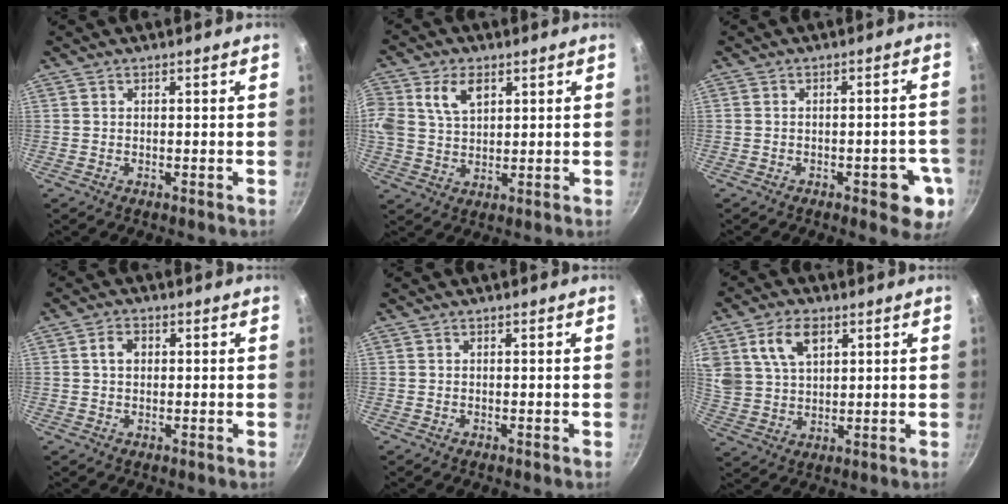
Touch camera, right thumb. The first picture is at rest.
{"total": 9.3, "force": [3.5, 6.3, 6.0], "torque": [-0.104, 0.000, 0.065]}
{"total": 7.9, "force": [-3.1, 3.3, 6.5], "torque": [-0.053, 0.015, -0.034]}
{"total": 3.2, "force": [0.5, 2.4, 2.0], "torque": [-0.024, 0.005, 0.008]}
{"total": 0.0}
{"total": 10.5, "force": [4.7, 6.7, 6.6], "torque": [-0.109, -0.011, 0.092]}